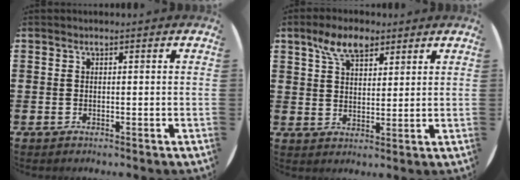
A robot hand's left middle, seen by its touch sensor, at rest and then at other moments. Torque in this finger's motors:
{"motor_torque": [1.02, -1.01, 0.17, 0.03]}